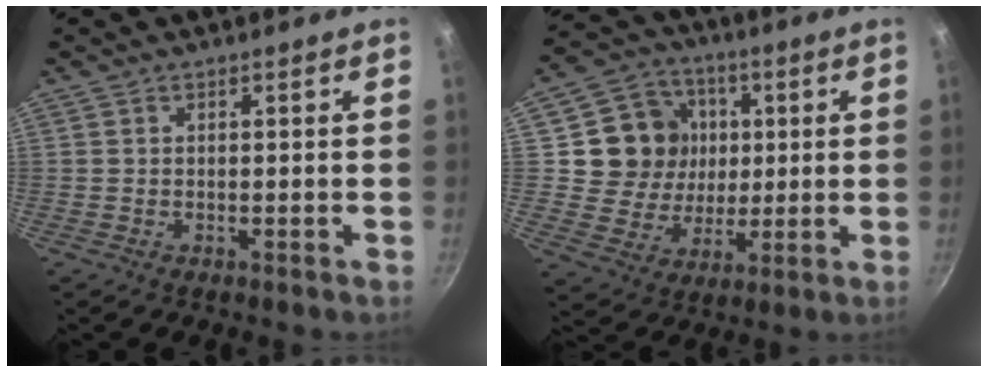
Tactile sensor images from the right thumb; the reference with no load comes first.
{"total": 14.3, "force": [2.8, 13.1, 5.1], "torque": [-0.060, 0.003, 0.049]}